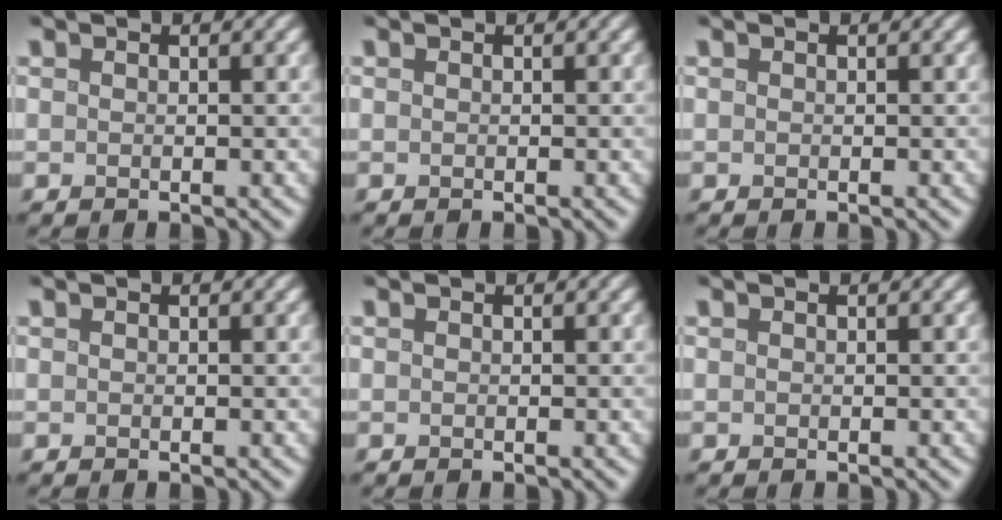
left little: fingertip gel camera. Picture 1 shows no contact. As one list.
[{"total": 0.0}, {"total": 0.0}, {"total": 0.0}, {"total": 0.0}, {"total": 0.0}]